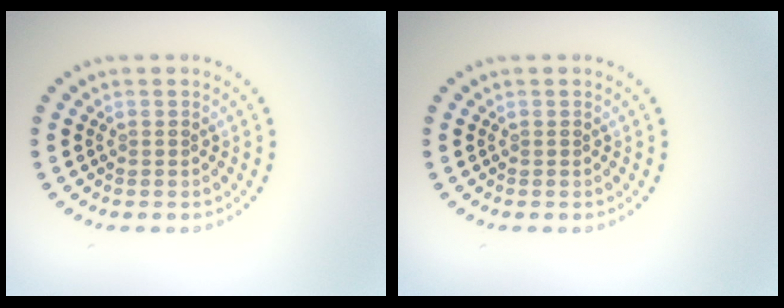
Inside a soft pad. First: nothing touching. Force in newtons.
{"total": 0.0}